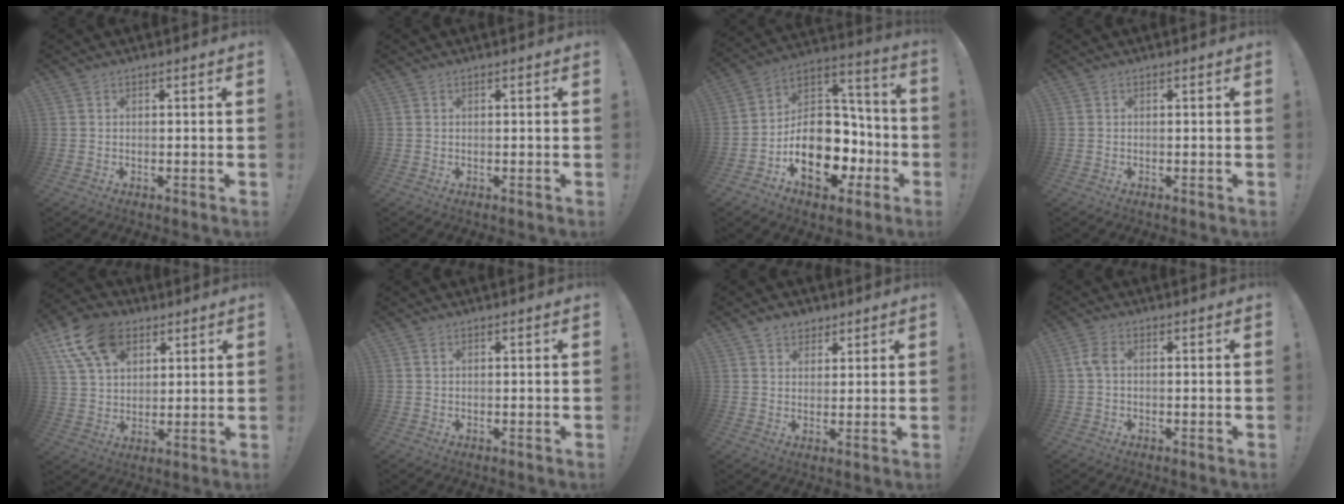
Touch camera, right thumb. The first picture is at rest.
{"total": 0.0}
{"total": 20.7, "force": [-7.5, 14.1, 13.1], "torque": [-0.193, 0.039, -0.108]}
{"total": 0.0}
{"total": 15.4, "force": [7.6, 10.3, 8.5], "torque": [-0.151, -0.028, 0.147]}
{"total": 0.6, "force": [0.3, 0.2, 0.5], "torque": [-0.012, 0.002, 0.006]}
{"total": 4.7, "force": [3.2, 3.3, 0.7], "torque": [-0.002, -0.016, 0.057]}
{"total": 3.3, "force": [0.2, 1.8, 2.7], "torque": [-0.064, 0.009, 0.005]}